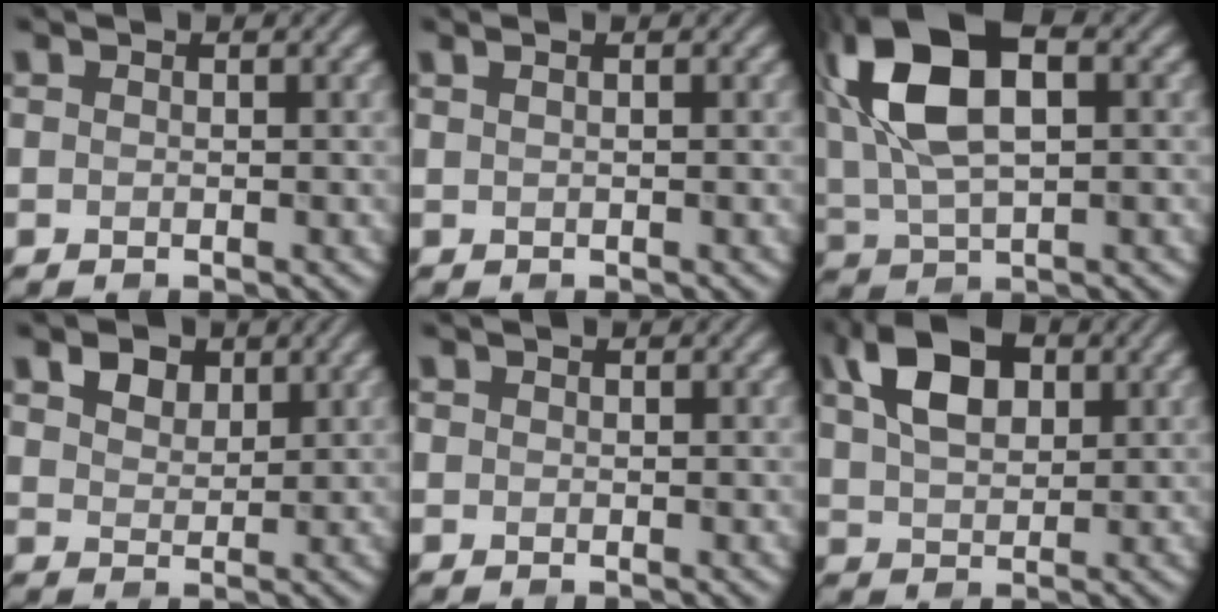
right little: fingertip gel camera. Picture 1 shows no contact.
{"total": 2.0, "force": [1.0, 1.0, 1.4], "torque": [-0.009, 0.005, -0.005]}
{"total": 11.1, "force": [3.2, 6.0, 8.8], "torque": [-0.184, 0.017, 0.055]}
{"total": 2.4, "force": [1.6, 1.5, 1.0], "torque": [-0.026, 0.002, 0.027]}
{"total": 0.0}
{"total": 6.9, "force": [2.9, 4.1, 4.7], "torque": [-0.101, 0.014, 0.049]}